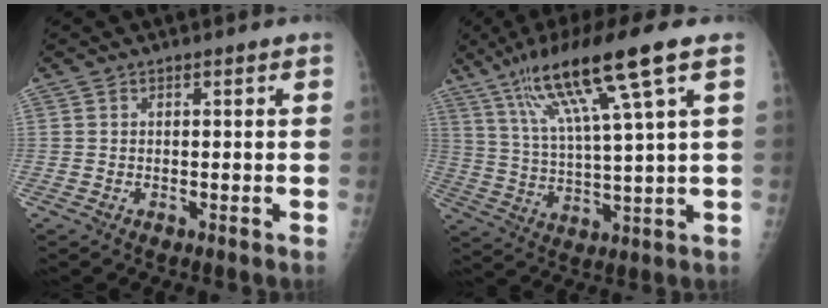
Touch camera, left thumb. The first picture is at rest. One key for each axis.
{"total": 16.5, "fx": 8.6, "fy": 1.0, "fz": 14.1, "tx": -0.265, "ty": -0.016, "tz": 0.155}